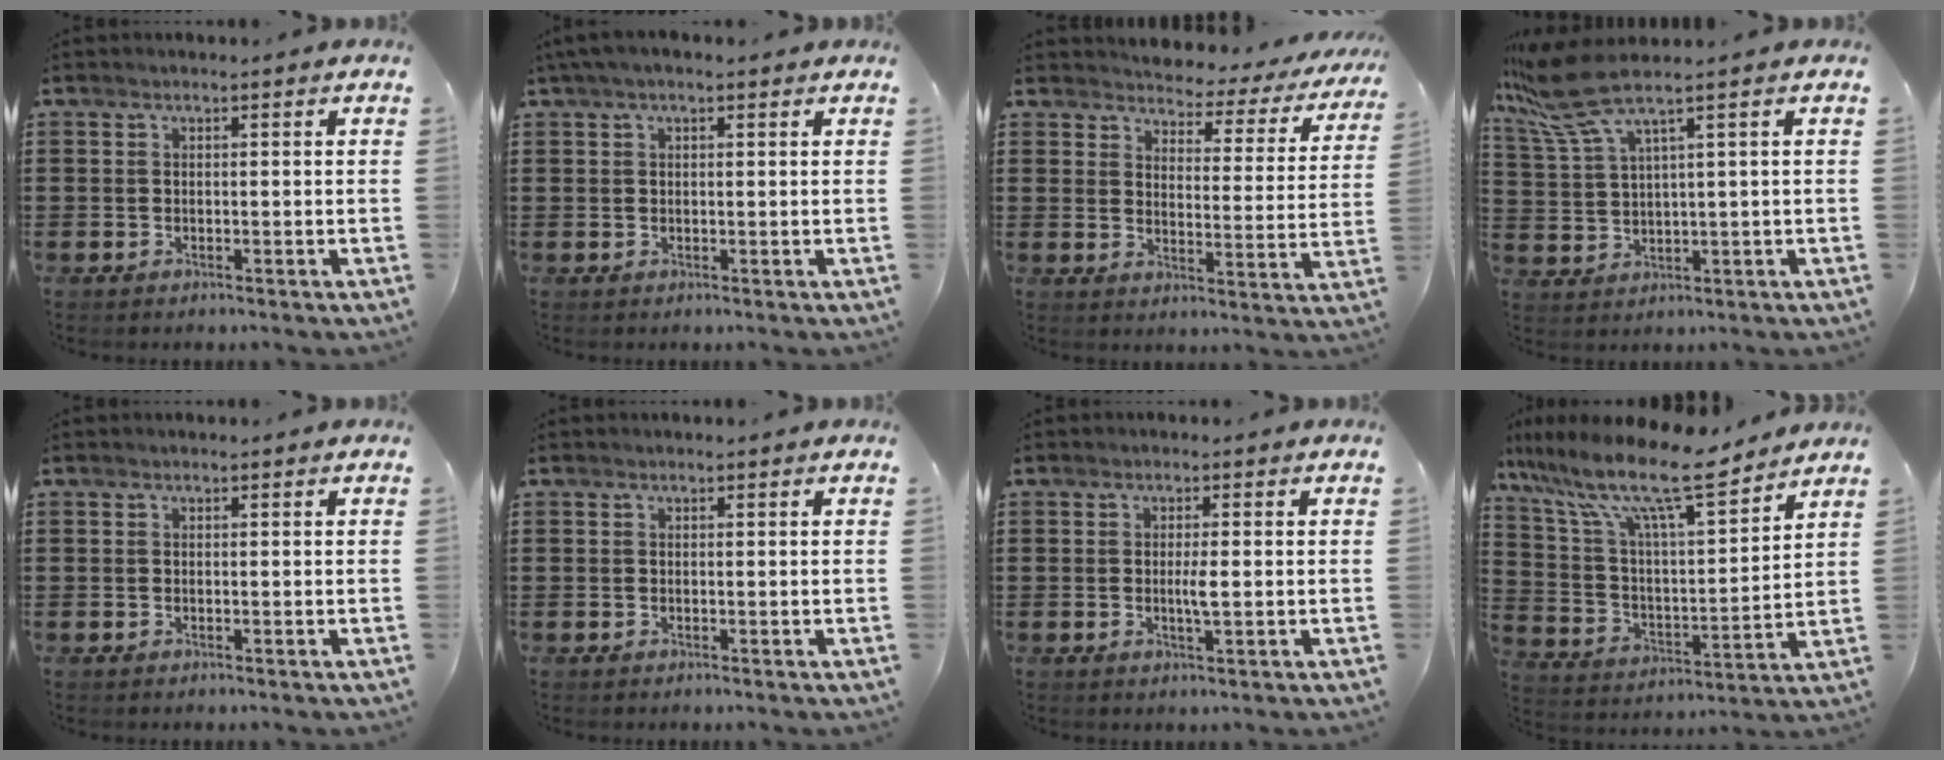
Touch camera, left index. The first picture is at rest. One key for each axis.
{"total": 1.6, "fx": 0.8, "fy": 0.5, "fz": 1.3, "tx": -0.027, "ty": 0.003, "tz": 0.014}
{"total": 3.0, "fx": 2.9, "fy": 0.7, "fz": 0.3, "tx": -0.021, "ty": -0.030, "tz": 0.042}
{"total": 7.2, "fx": 4.6, "fy": 1.0, "fz": 5.5, "tx": -0.146, "ty": -0.027, "tz": 0.076}
{"total": 0.0}
{"total": 0.0}
{"total": 2.4, "fx": -0.2, "fy": 0.2, "fz": 2.3, "tx": -0.044, "ty": -0.005, "tz": -0.005}
{"total": 13.3, "fx": 10.6, "fy": 1.9, "fz": 7.9, "tx": -0.184, "ty": -0.063, "tz": 0.178}